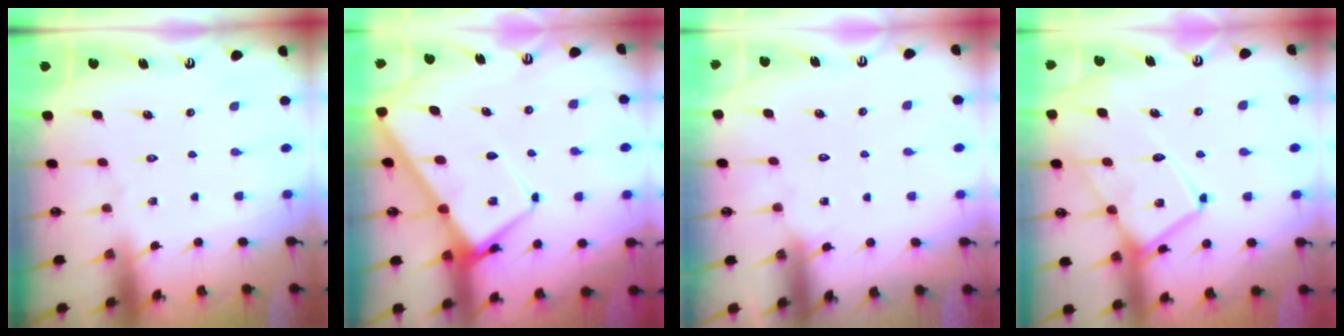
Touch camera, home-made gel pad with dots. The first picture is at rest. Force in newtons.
{"total": 9.2, "press": 9.2, "slide": 1.0}
{"total": 4.8, "press": 4.8, "slide": 0.4}
{"total": 14.2, "press": 14.1, "slide": 1.4}